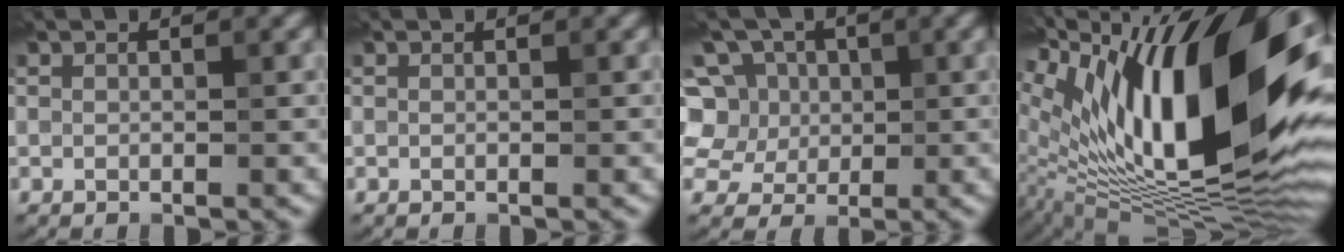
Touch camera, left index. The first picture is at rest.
{"total": 0.0}
{"total": 6.9, "force": [2.7, 5.7, 2.9], "torque": [-0.047, 0.015, 0.035]}
{"total": 19.7, "force": [5.4, 7.0, 17.6], "torque": [-0.280, 0.024, 0.088]}